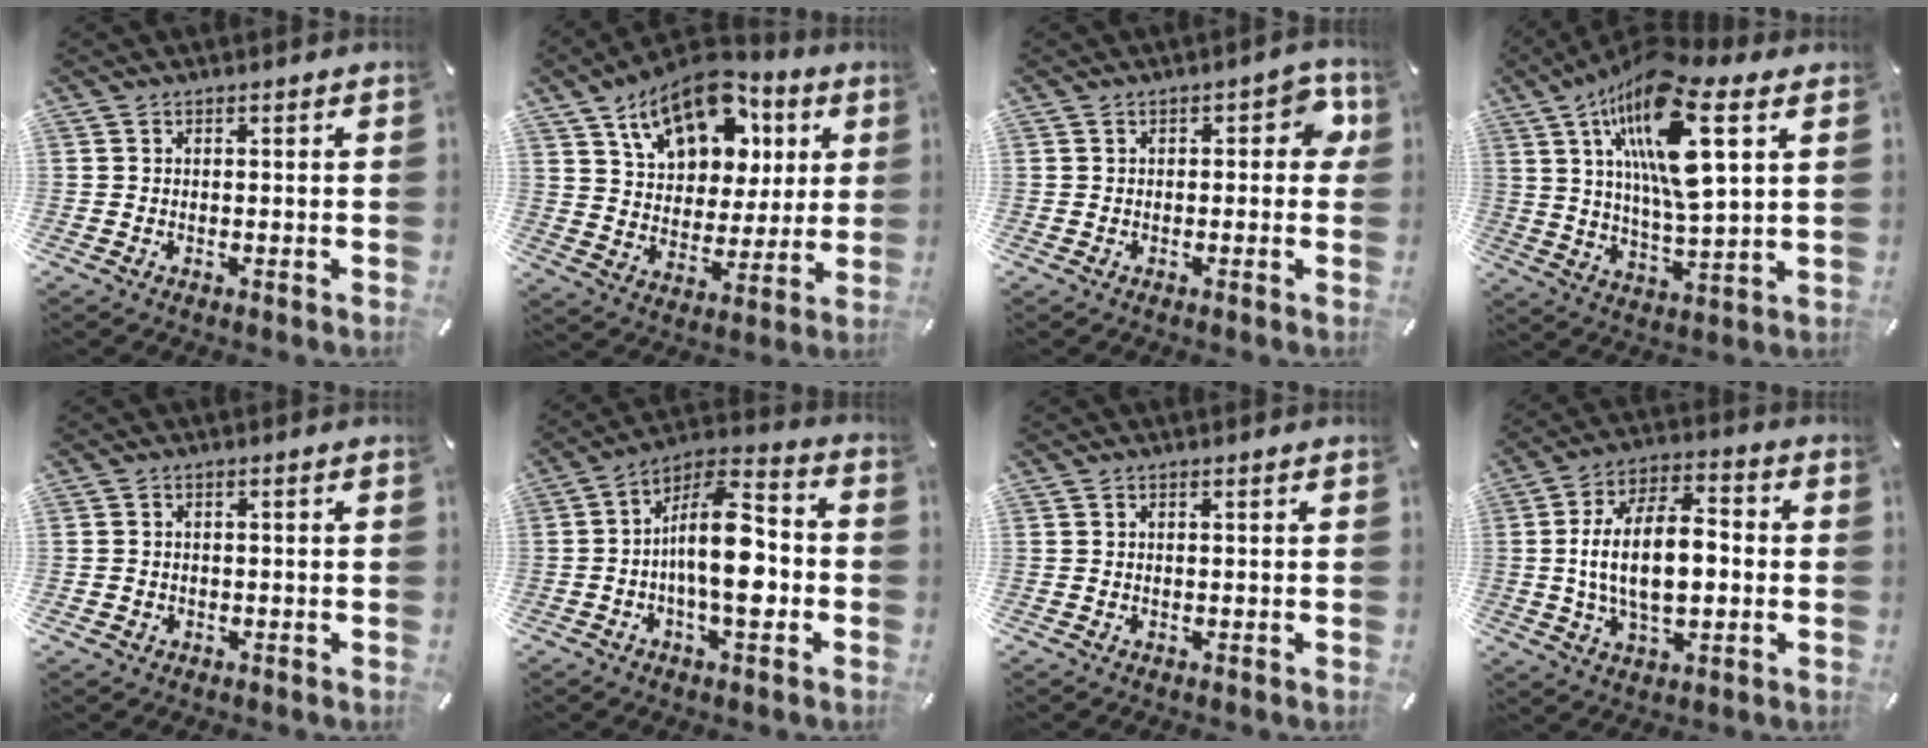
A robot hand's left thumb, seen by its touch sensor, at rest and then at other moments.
{"total": 17.2, "force": [9.7, 10.9, 9.0], "torque": [-0.153, -0.045, 0.175]}
{"total": 5.6, "force": [0.7, 3.1, 4.6], "torque": [-0.059, 0.003, 0.005]}
{"total": 19.1, "force": [8.7, 5.7, 16.0], "torque": [-0.321, -0.035, 0.131]}
{"total": 1.0, "force": [-0.4, 0.9, 0.1], "torque": [-0.004, 0.005, -0.009]}
{"total": 16.1, "force": [-2.6, 7.2, 14.2], "torque": [-0.255, 0.003, -0.048]}
{"total": 0.0}
{"total": 16.1, "force": [-0.6, 9.1, 13.3], "torque": [-0.251, 0.001, -0.016]}